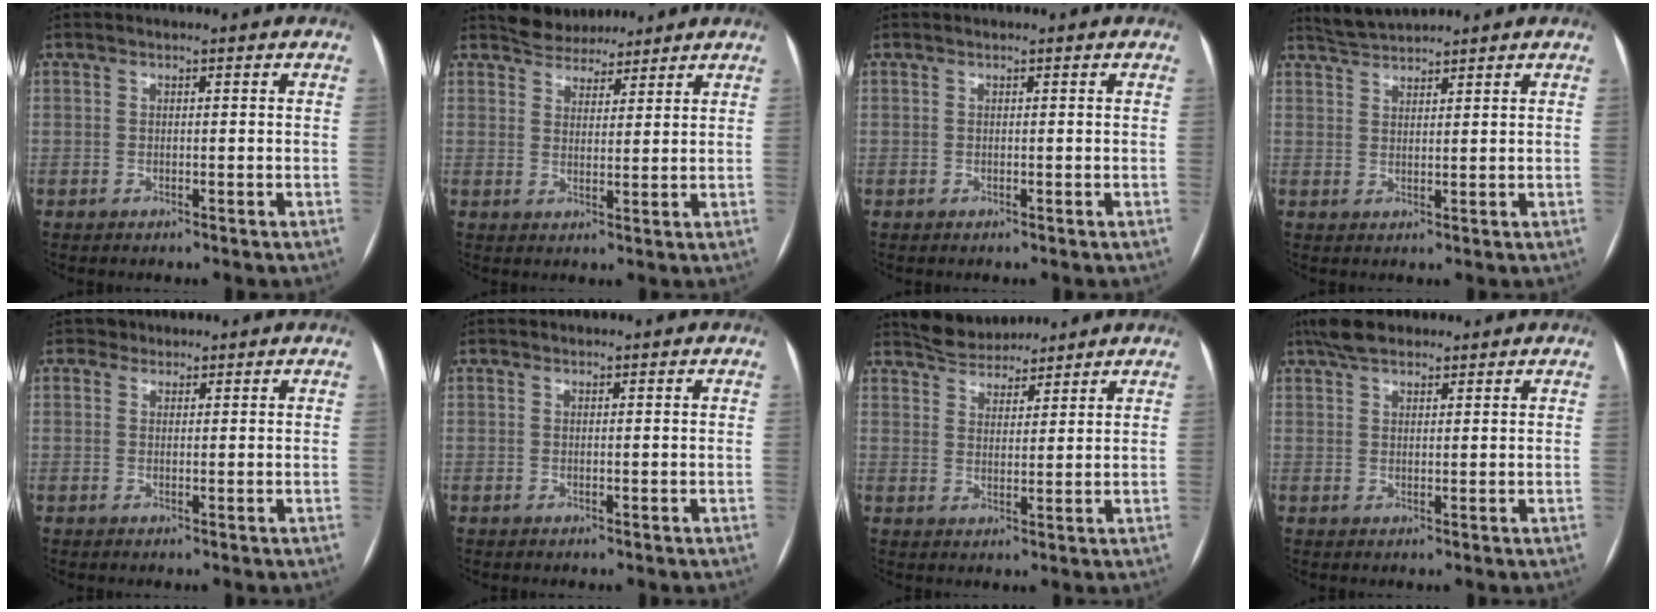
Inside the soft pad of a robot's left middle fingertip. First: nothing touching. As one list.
[{"total": 5.4, "force": [5.0, 2.0, 0.5], "torque": [-0.012, 0.010, 0.083]}, {"total": 0.0}, {"total": 3.4, "force": [3.4, -0.2, 0.1], "torque": [-0.014, 0.014, 0.070]}, {"total": 1.4, "force": [1.1, 0.8, -0.3], "torque": [0.007, 0.001, 0.012]}, {"total": 0.0}, {"total": 6.3, "force": [6.0, 1.8, 0.9], "torque": [-0.021, 0.016, 0.105]}, {"total": 5.3, "force": [4.2, 2.2, 2.4], "torque": [-0.053, 0.021, 0.078]}]